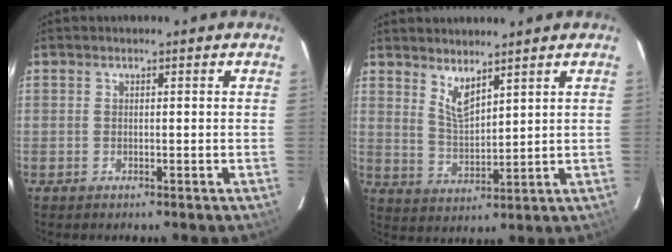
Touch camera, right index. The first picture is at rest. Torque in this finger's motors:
{"motor_torque": [-0.04, 0.17, 0.06, 0.05]}